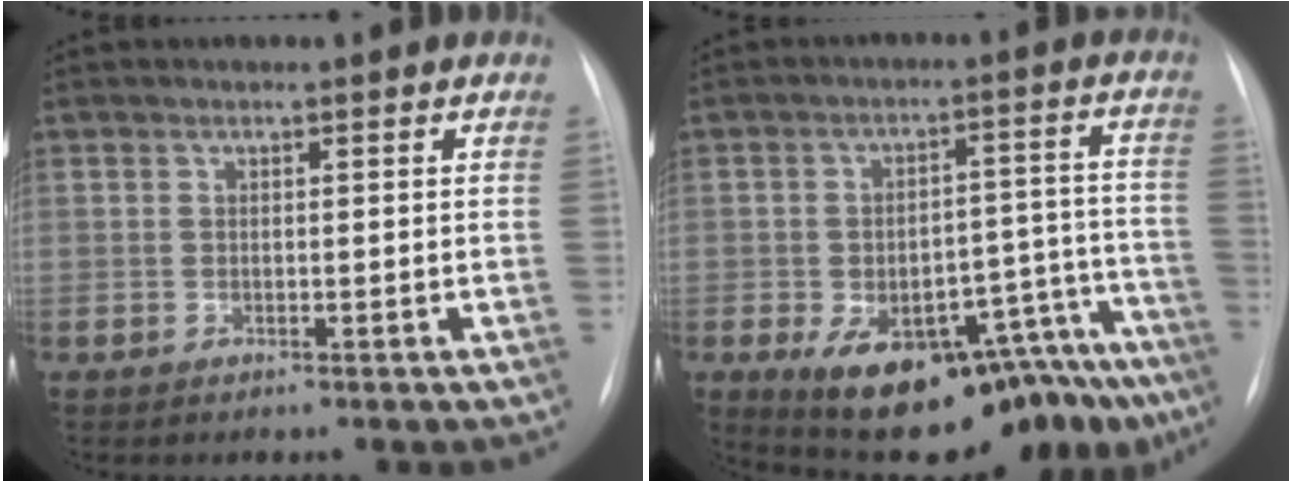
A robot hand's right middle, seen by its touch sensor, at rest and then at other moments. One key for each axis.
{"total": 21.2, "fx": -13.8, "fy": 9.3, "fz": 13.1, "tx": -0.112, "ty": 0.044, "tz": -0.178}